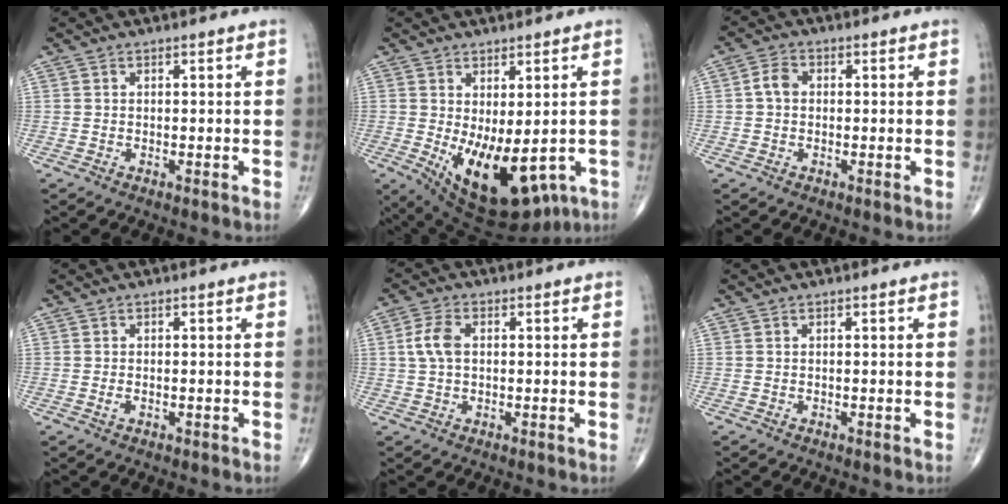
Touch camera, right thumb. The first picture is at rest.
{"total": 15.1, "force": [-3.3, 7.4, 12.7], "torque": [-0.188, -0.016, -0.022]}
{"total": 3.1, "force": [0.0, 2.5, 2.0], "torque": [-0.034, 0.011, -0.005]}
{"total": 1.0, "force": [-0.2, 0.5, 0.8], "torque": [-0.019, 0.001, -0.005]}
{"total": 4.8, "force": [0.6, 2.9, 3.8], "torque": [-0.088, 0.009, 0.009]}
{"total": 0.0}